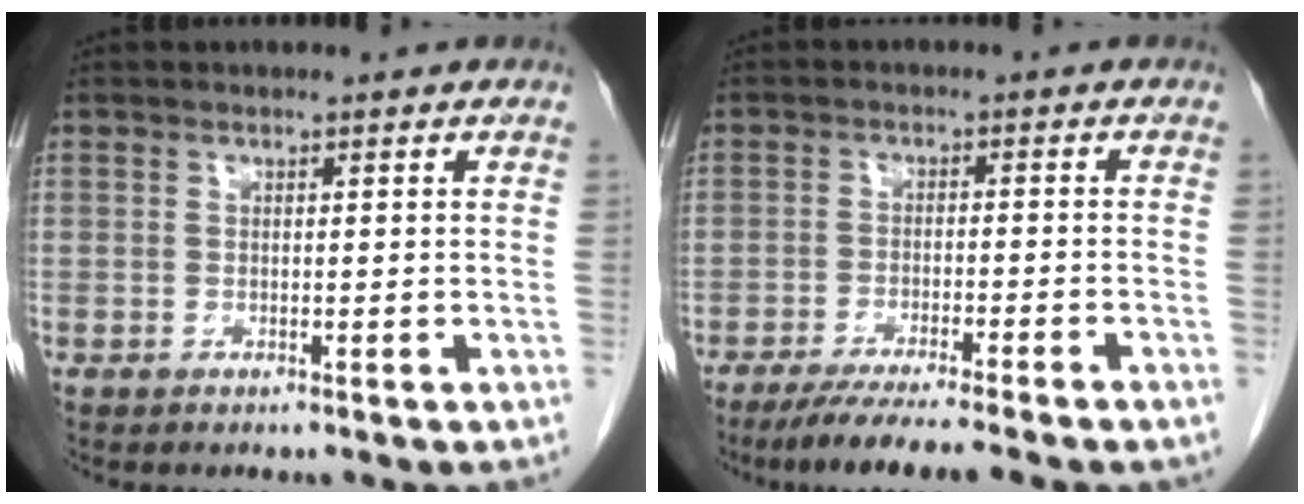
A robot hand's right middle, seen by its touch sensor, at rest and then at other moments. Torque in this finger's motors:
{"motor_torque": [1.13, -1.01, 0.20, 0.09]}